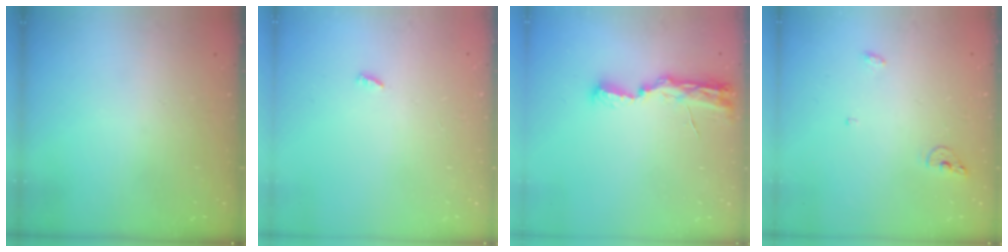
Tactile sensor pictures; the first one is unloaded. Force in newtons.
{"total": 1.9, "press": 1.9, "slide": 0.3}
{"total": 8.1, "press": 8.1, "slide": 0.8}
{"total": 5.6, "press": 5.5, "slide": 1.0}